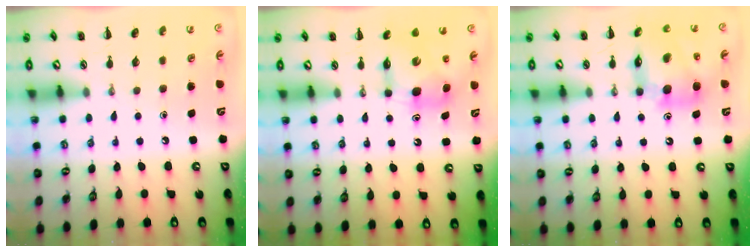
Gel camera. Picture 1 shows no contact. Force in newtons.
{"total": 7.0, "press": 7.0, "slide": 0.5}
{"total": 13.6, "press": 13.0, "slide": 4.2}